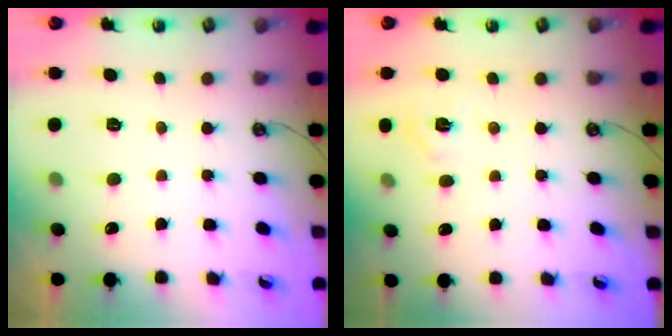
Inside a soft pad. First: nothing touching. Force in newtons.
{"total": 3.9, "press": 3.9, "slide": 0.5}